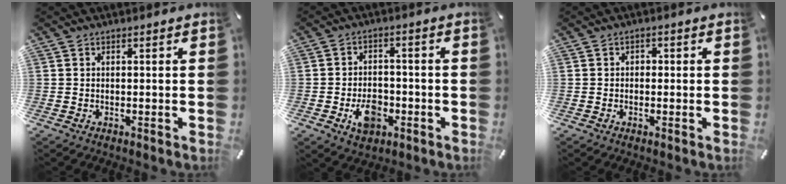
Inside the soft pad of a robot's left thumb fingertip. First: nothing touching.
{"total": 8.0, "force": [-2.7, 5.7, 4.9], "torque": [-0.086, 0.013, -0.046]}
{"total": 1.4, "force": [-0.5, 1.2, 0.4], "torque": [-0.009, 0.007, -0.013]}